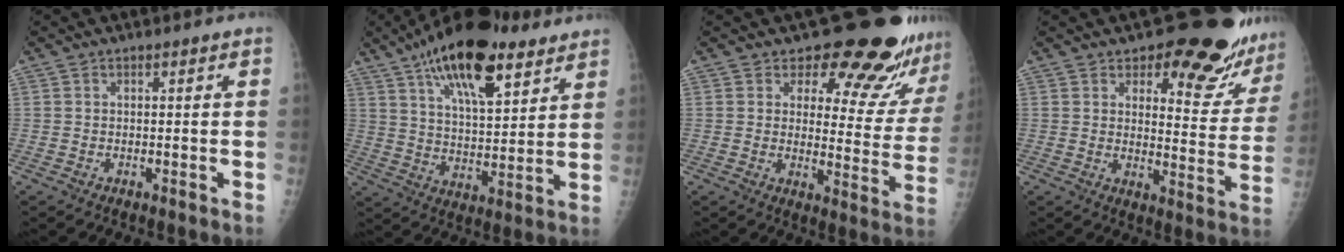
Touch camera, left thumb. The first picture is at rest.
{"total": 20.2, "force": [12.0, 8.0, 14.2], "torque": [-0.209, -0.040, 0.198]}
{"total": 17.2, "force": [14.9, 6.0, 6.3], "torque": [-0.019, -0.126, 0.167]}
{"total": 16.6, "force": [13.3, 6.1, 7.9], "torque": [-0.038, -0.106, 0.153]}